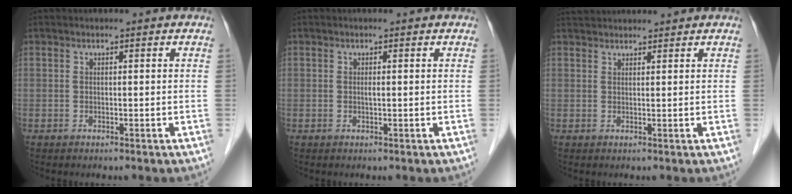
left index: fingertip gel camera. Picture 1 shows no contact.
{"total": 0.5, "force": [0.0, 0.0, 0.5], "torque": [-0.012, 0.000, 0.001]}
{"total": 4.3, "force": [4.2, 0.5, 1.0], "torque": [-0.015, 0.041, 0.068]}